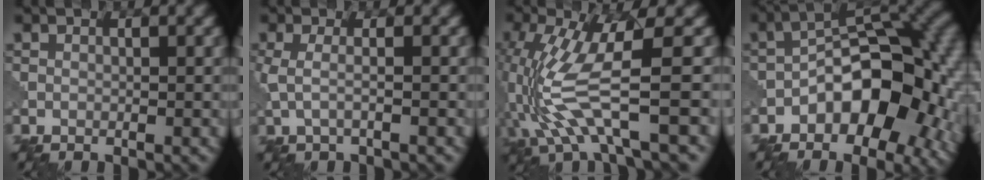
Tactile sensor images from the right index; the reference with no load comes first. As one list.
[{"total": 2.1, "force": [-0.1, 0.7, 2.0], "torque": [-0.045, -0.003, -0.005]}, {"total": 8.1, "force": [-1.7, 1.8, 7.7], "torque": [-0.184, -0.005, -0.031]}, {"total": 11.7, "force": [-3.4, 6.6, 9.1], "torque": [-0.114, 0.012, -0.062]}]